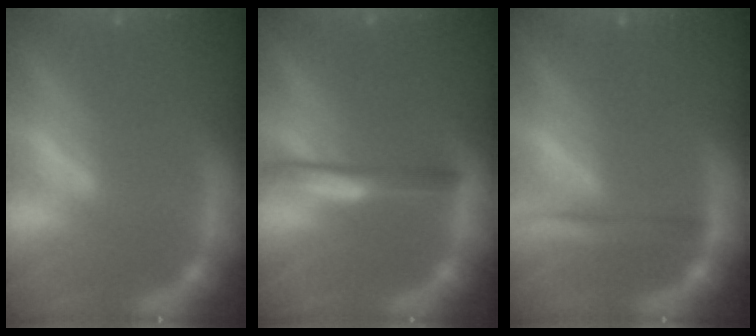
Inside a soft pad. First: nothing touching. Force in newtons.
{"total": 3.0}
{"total": 2.5}